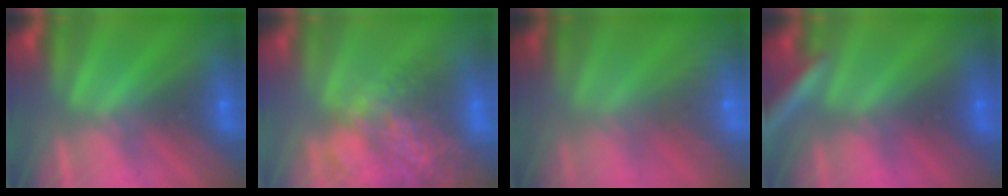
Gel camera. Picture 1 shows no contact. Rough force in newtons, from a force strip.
{"total": 11.1}
{"total": 8.0}
{"total": 2.7}